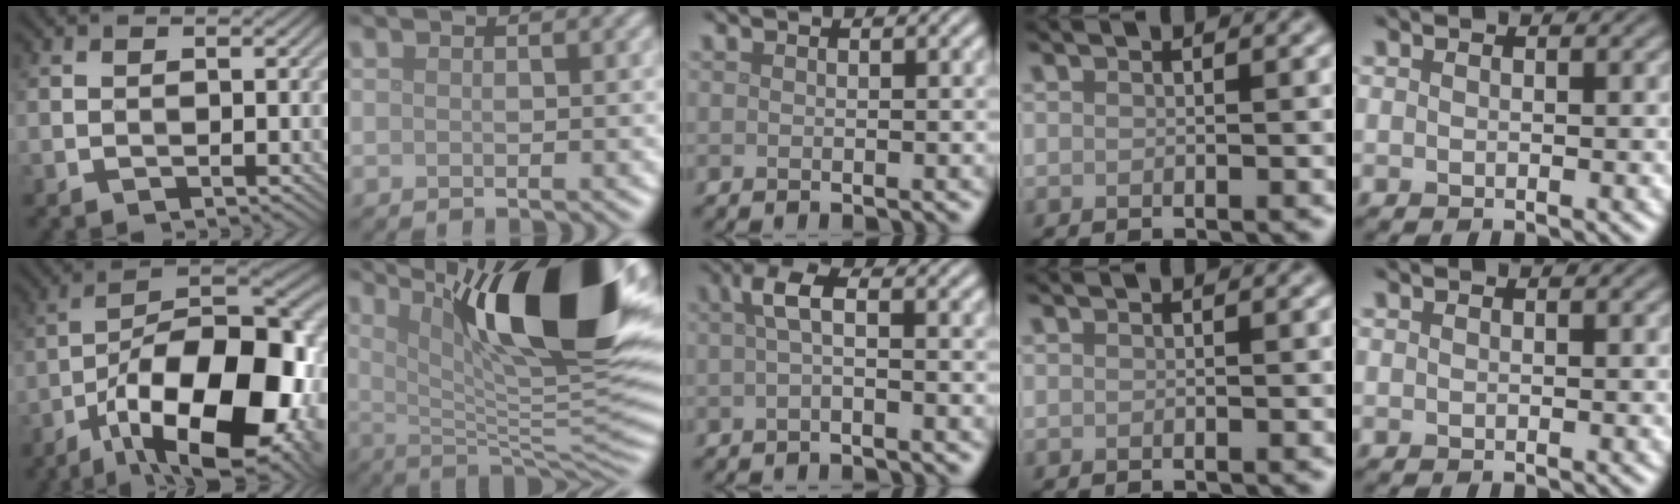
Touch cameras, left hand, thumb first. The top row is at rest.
{"thumb": {"total": 21.1, "force": [-9.6, 8.8, 16.7], "torque": [-0.247, -0.005, -0.160]}, "index": {"total": 17.3, "force": [7.4, 4.6, 14.9], "torque": [-0.224, 0.004, 0.124]}, "middle": {"total": 2.5, "force": [0.2, 0.7, 2.3], "torque": [-0.047, 0.007, -0.001]}}